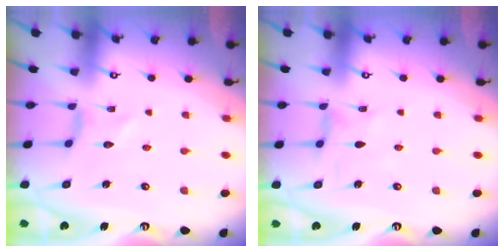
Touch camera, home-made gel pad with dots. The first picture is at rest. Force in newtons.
{"total": 1.2, "press": 1.2, "slide": 0.4}